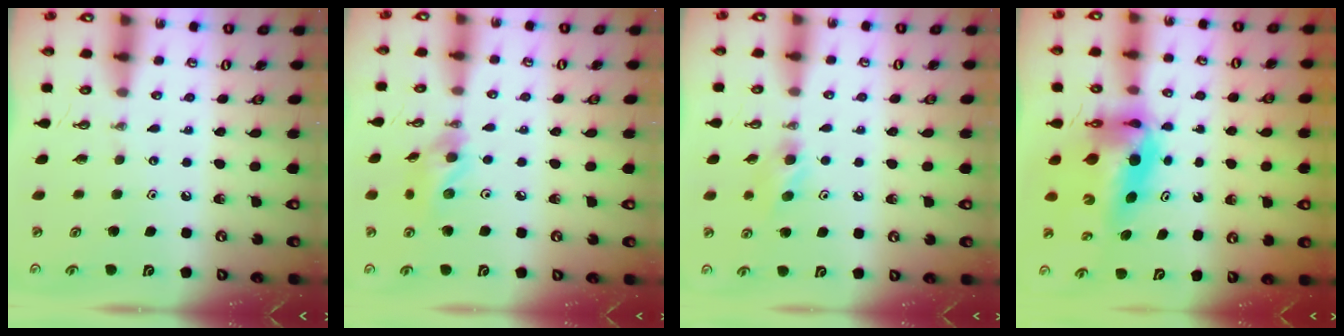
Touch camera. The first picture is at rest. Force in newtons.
{"total": 10.5, "press": 10.4, "slide": 1.1}
{"total": 7.5, "press": 6.6, "slide": 3.5}
{"total": 10.0, "press": 9.8, "slide": 2.2}